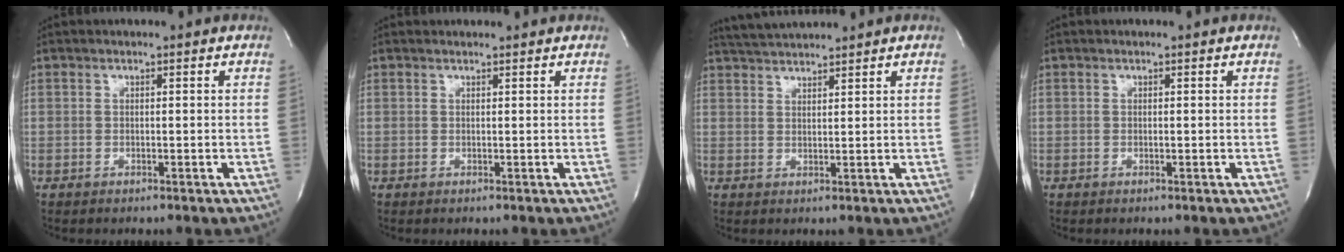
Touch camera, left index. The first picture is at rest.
{"total": 1.7, "force": [1.7, 0.2, 0.1], "torque": [-0.011, 0.005, 0.018]}
{"total": 4.9, "force": [4.7, -0.4, 1.3], "torque": [-0.030, 0.021, 0.089]}
{"total": 0.0}